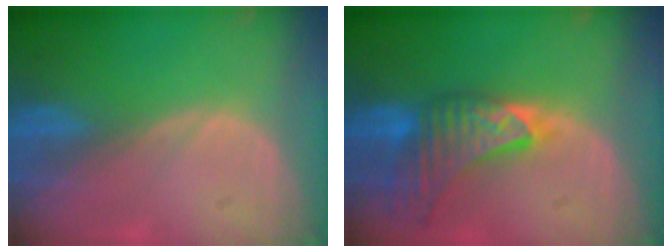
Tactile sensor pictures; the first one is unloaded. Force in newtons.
{"total": 9.1, "press": 8.2, "slide": 4.0}